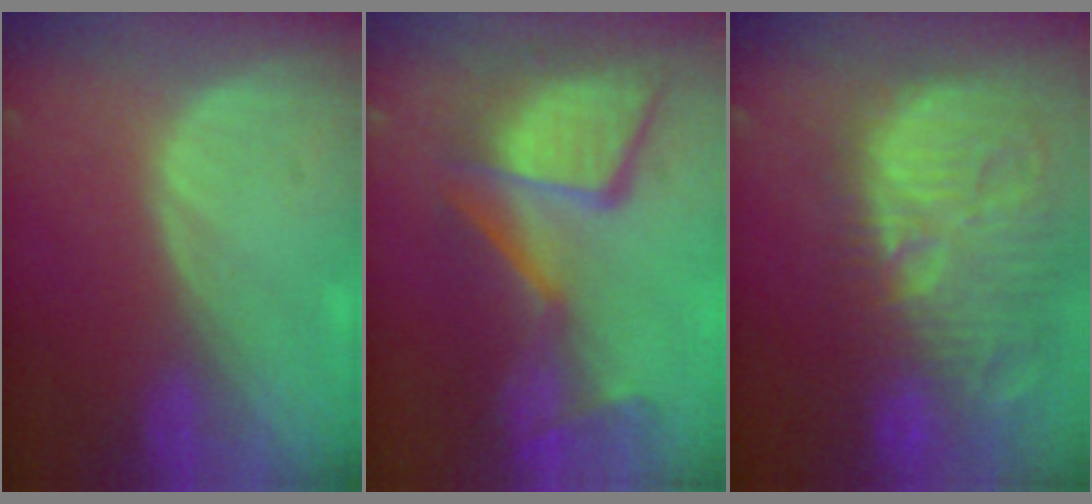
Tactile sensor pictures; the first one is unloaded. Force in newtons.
{"total": 13.0, "press": 11.4, "slide": 6.3}
{"total": 15.4, "press": 13.4, "slide": 7.6}